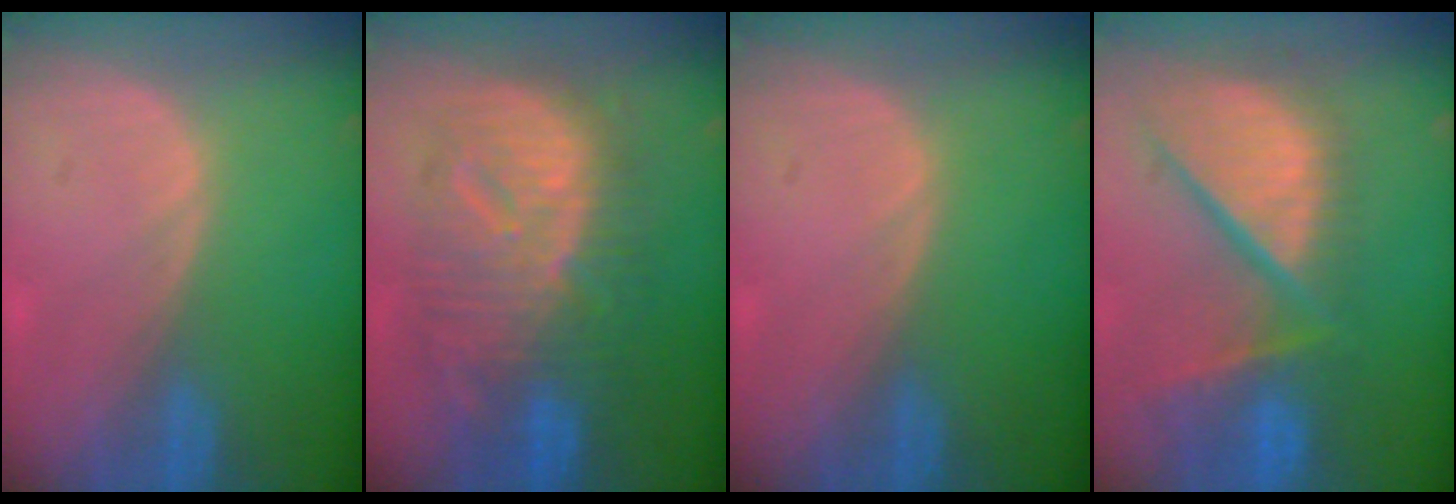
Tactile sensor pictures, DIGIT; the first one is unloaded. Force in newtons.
{"total": 12.5, "press": 12.4, "slide": 1.1}
{"total": 0.0}
{"total": 12.9, "press": 10.7, "slide": 7.2}